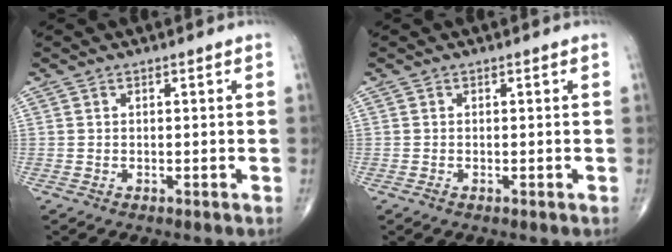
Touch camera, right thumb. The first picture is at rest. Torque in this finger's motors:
{"motor_torque": [1.31, 2.02, -0.04, -0.07, 0.04]}